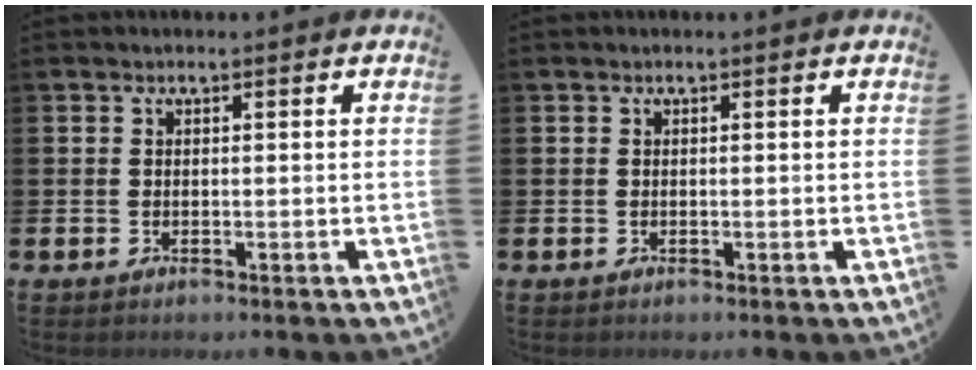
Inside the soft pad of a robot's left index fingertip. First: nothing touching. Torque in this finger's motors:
{"motor_torque": [0.04, 0.06, -0.02, -0.01]}